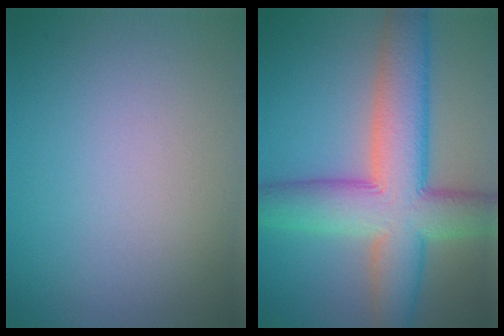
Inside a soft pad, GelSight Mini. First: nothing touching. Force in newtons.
{"total": 10.4, "press": 10.4, "slide": 0.5}